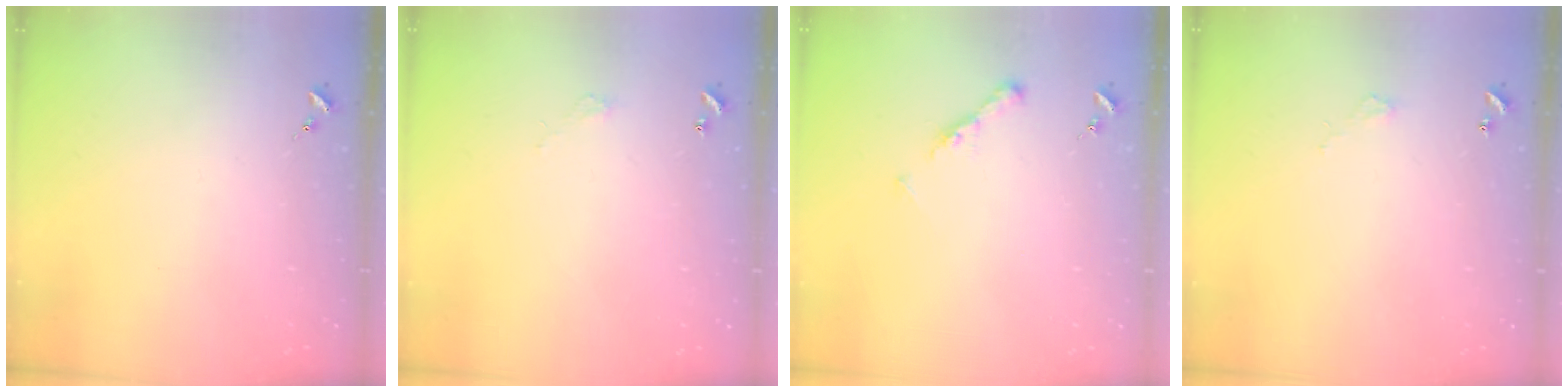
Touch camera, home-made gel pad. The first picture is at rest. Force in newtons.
{"total": 2.7, "press": 2.7, "slide": 0.2}
{"total": 6.8, "press": 6.7, "slide": 0.6}
{"total": 2.8, "press": 2.8, "slide": 0.2}